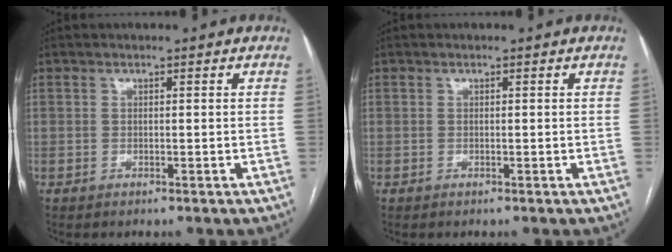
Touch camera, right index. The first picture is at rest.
{"total": 0.0}